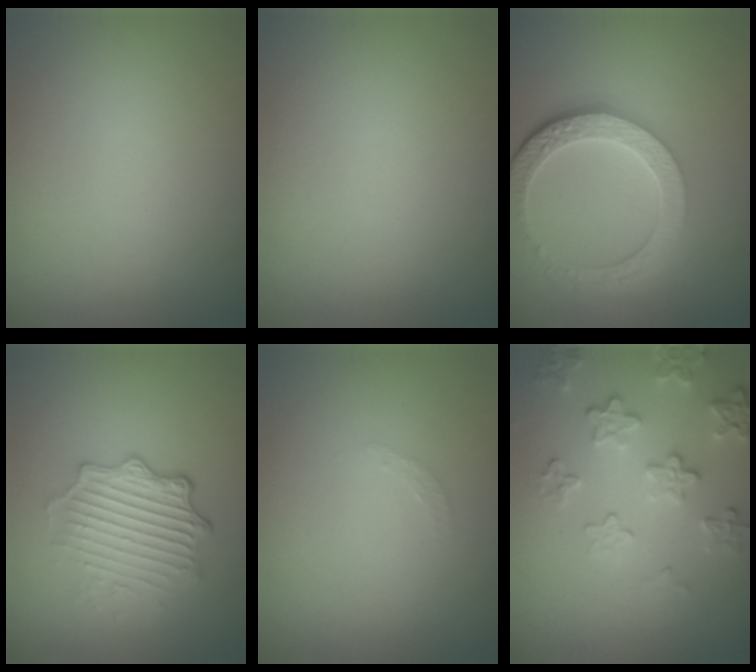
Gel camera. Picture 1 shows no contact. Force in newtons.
{"total": 0.0}
{"total": 6.0, "press": 4.5, "slide": 4.0}
{"total": 4.9, "press": 3.5, "slide": 3.4}
{"total": 0.7, "press": 0.7, "slide": 0.1}
{"total": 4.1, "press": 3.2, "slide": 2.7}